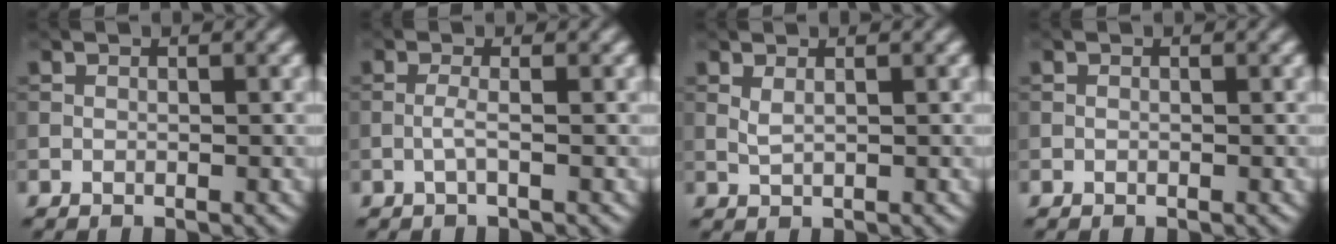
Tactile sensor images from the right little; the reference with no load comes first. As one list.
[{"total": 1.1, "force": [-0.5, 0.0, 1.0], "torque": [-0.024, 0.001, -0.014]}, {"total": 0.9, "force": [0.3, 0.2, 0.8], "torque": [-0.025, -0.001, 0.009]}, {"total": 0.0}]